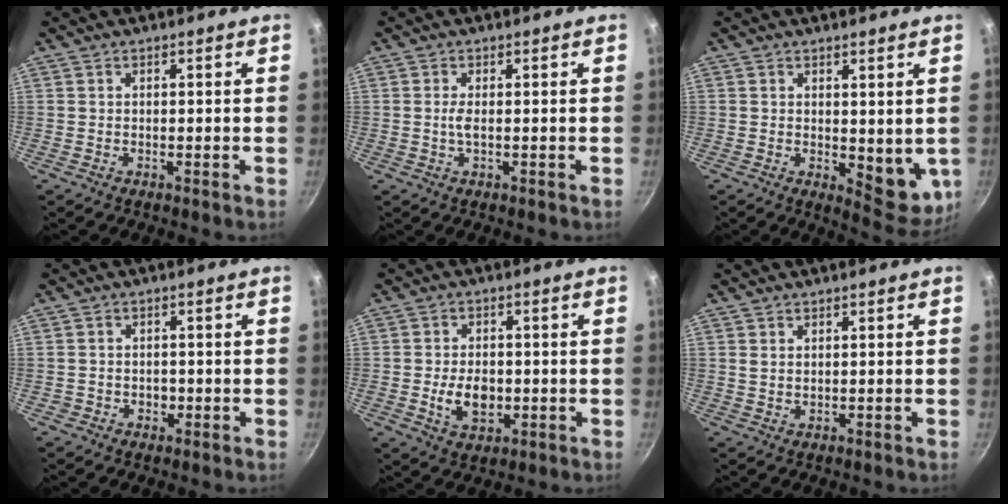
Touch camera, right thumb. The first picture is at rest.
{"total": 1.6, "force": [0.0, 0.4, 1.6], "torque": [-0.036, 0.000, -0.001]}
{"total": 7.9, "force": [0.8, 4.2, 6.6], "torque": [-0.062, -0.021, 0.019]}
{"total": 2.0, "force": [-0.6, 1.7, 0.7], "torque": [-0.002, 0.008, -0.005]}
{"total": 7.8, "force": [-1.3, 5.4, 5.5], "torque": [-0.072, 0.002, -0.016]}
{"total": 1.2, "force": [0.9, 0.5, 0.6], "torque": [-0.009, -0.009, 0.015]}